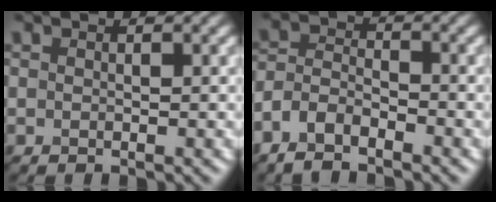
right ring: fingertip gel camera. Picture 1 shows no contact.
{"total": 3.8, "force": [-2.9, 1.6, 1.9], "torque": [-0.035, 0.002, -0.069]}